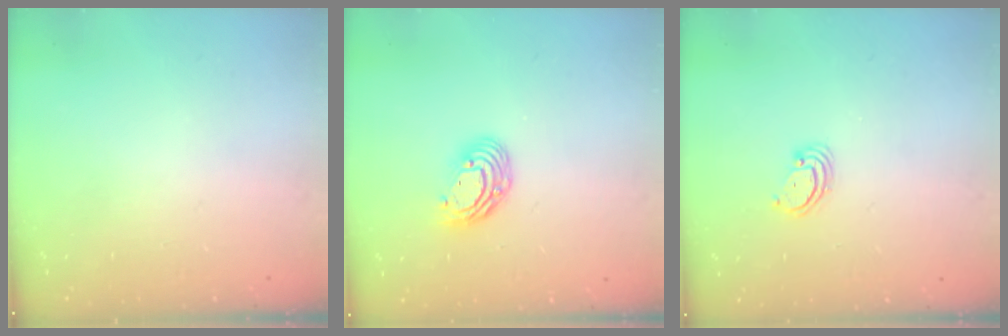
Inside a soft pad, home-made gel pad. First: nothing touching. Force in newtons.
{"total": 9.8, "press": 9.7, "slide": 1.7}
{"total": 2.8, "press": 2.8, "slide": 0.3}